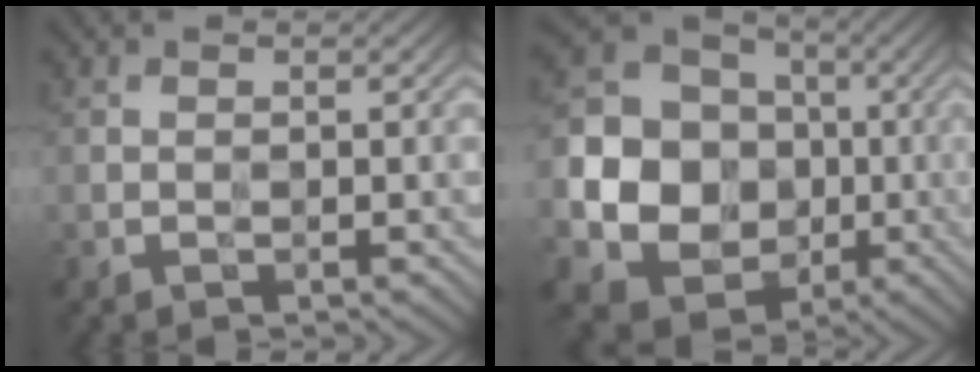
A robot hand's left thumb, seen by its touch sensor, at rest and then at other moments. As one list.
[{"total": 18.9, "force": [-3.3, 16.8, 7.9], "torque": [-0.236, -0.014, -0.074]}]